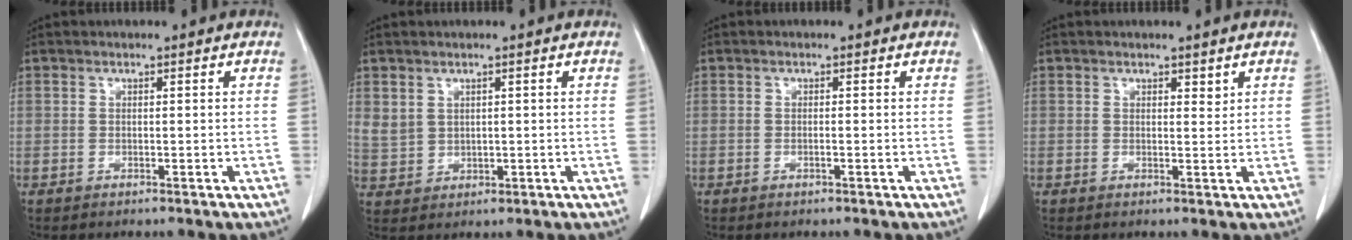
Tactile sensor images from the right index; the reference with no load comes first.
{"total": 3.8, "force": [1.4, 3.2, 1.6], "torque": [-0.034, 0.006, 0.040]}
{"total": 0.6, "force": [-0.2, 0.0, 0.5], "torque": [-0.012, 0.000, -0.003]}
{"total": 1.0, "force": [0.8, 0.5, 0.5], "torque": [-0.006, -0.006, 0.009]}